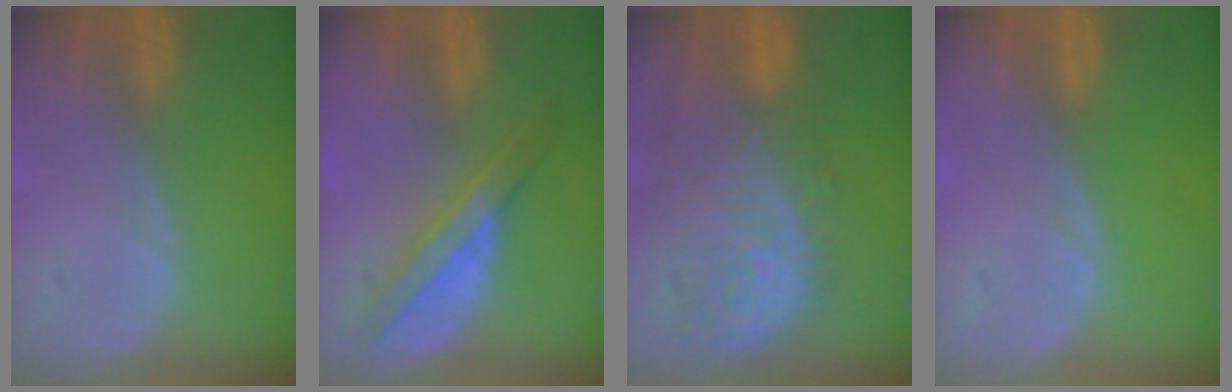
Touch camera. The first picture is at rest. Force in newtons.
{"total": 5.8, "press": 5.8, "slide": 0.1}
{"total": 12.0, "press": 10.7, "slide": 5.4}
{"total": 0.0}